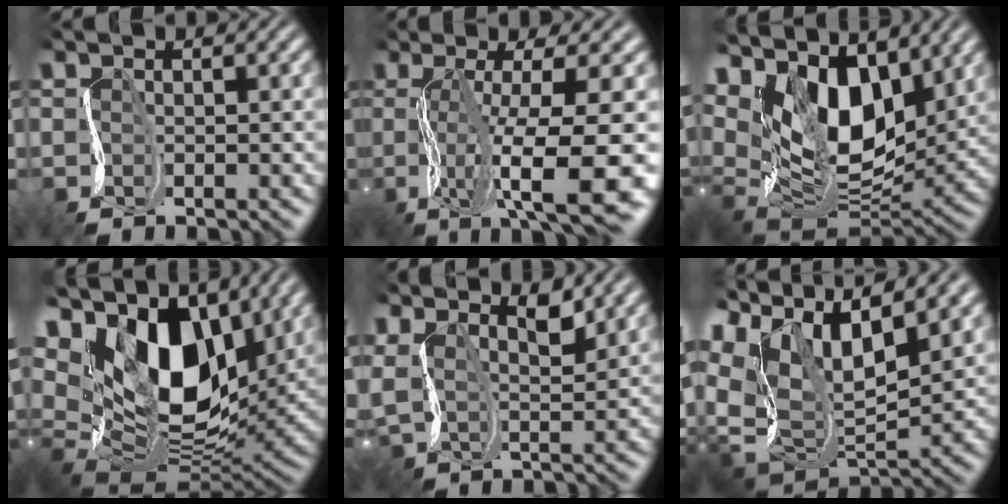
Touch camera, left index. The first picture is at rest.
{"total": 11.6, "force": [-2.1, 3.1, 11.0], "torque": [-0.174, -0.004, -0.022]}
{"total": 12.4, "force": [6.8, 6.5, 8.0], "torque": [-0.140, 0.011, 0.111]}
{"total": 16.1, "force": [7.6, 9.2, 10.9], "torque": [-0.200, 0.033, 0.122]}
{"total": 4.7, "force": [3.4, 1.9, 2.6], "torque": [-0.061, 0.009, 0.063]}
{"total": 13.2, "force": [7.2, 7.1, 8.5], "torque": [-0.183, 0.022, 0.138]}